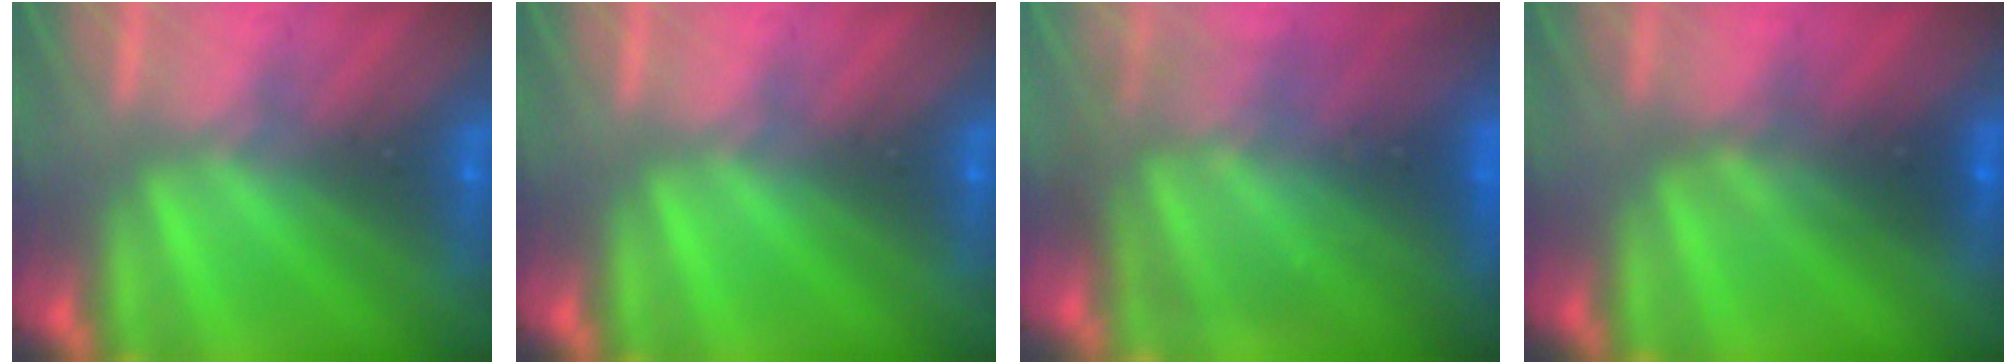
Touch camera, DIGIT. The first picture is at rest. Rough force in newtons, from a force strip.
{"total": 0.0}
{"total": 9.6}
{"total": 2.6}